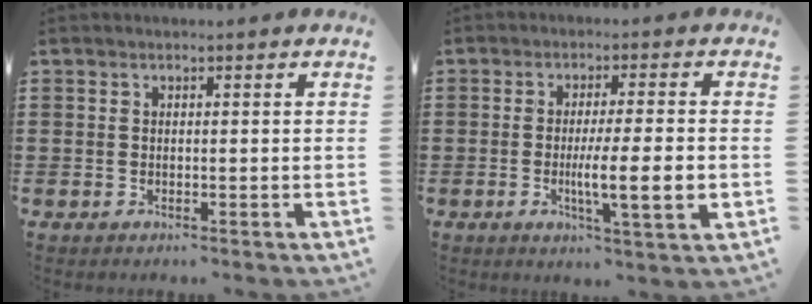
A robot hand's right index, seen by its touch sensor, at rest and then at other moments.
{"total": 8.7, "force": [-1.4, 1.2, 8.5], "torque": [-0.139, -0.013, -0.024]}